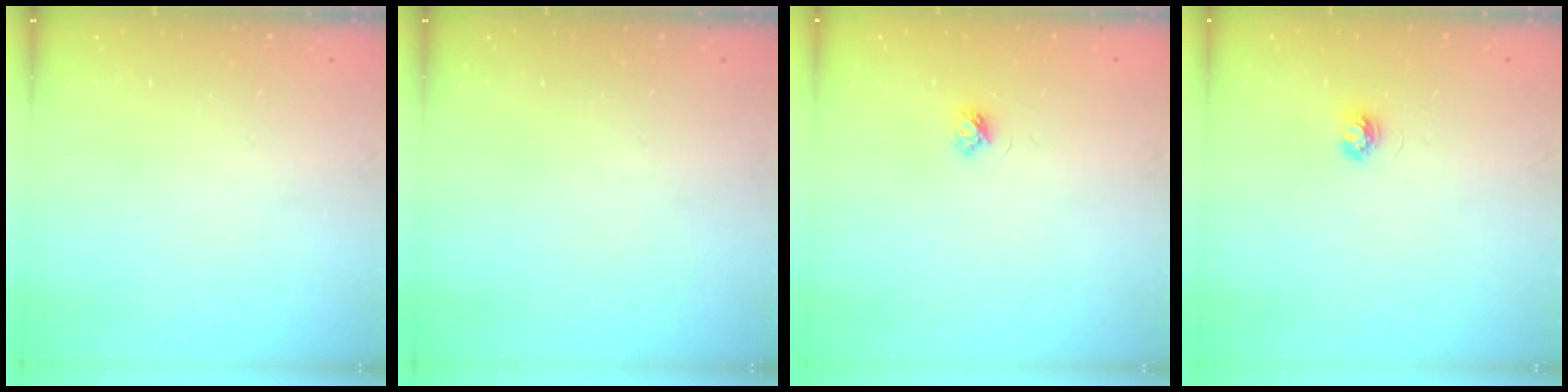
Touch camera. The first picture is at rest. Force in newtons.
{"total": 0.0}
{"total": 3.7, "press": 3.7, "slide": 0.4}
{"total": 3.7, "press": 3.7, "slide": 0.3}